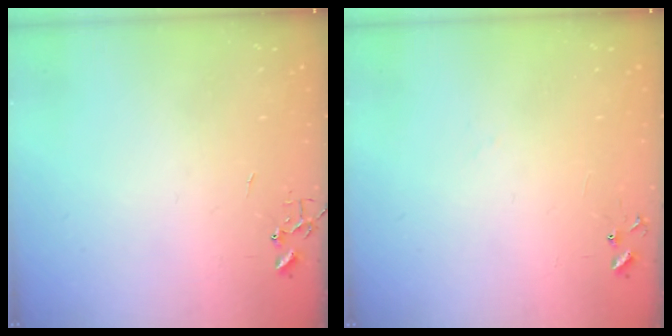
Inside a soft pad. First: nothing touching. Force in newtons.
{"total": 6.8, "press": 6.8, "slide": 0.6}